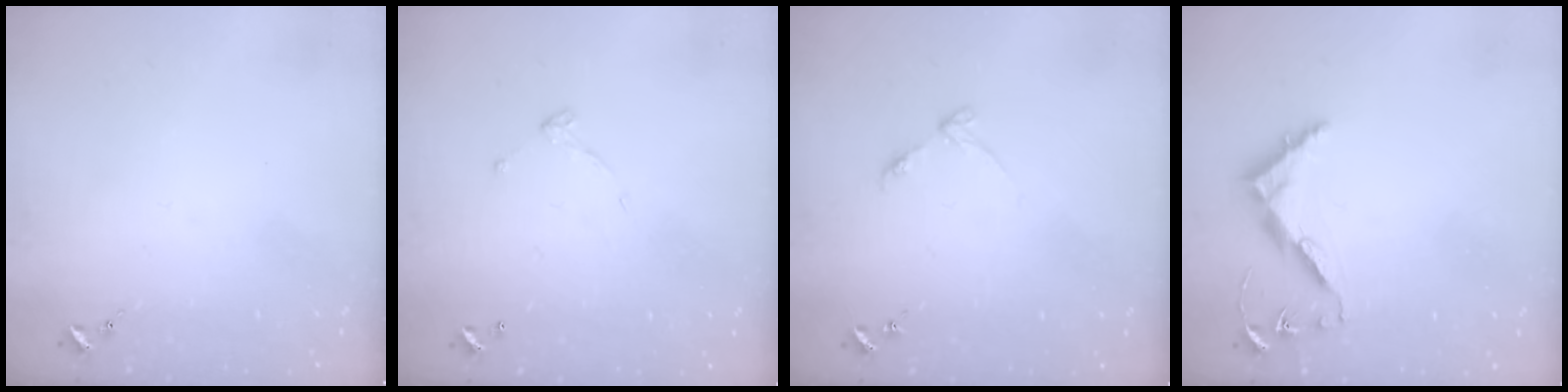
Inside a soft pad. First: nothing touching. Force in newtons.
{"total": 4.4, "press": 4.4, "slide": 0.2}
{"total": 3.6, "press": 3.5, "slide": 0.4}
{"total": 8.2, "press": 8.1, "slide": 0.6}